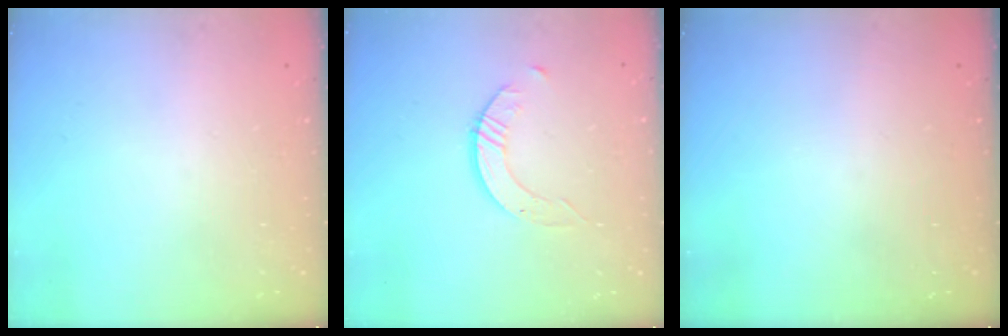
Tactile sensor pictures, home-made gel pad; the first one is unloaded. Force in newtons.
{"total": 2.4, "press": 2.4, "slide": 0.3}
{"total": 0.0}